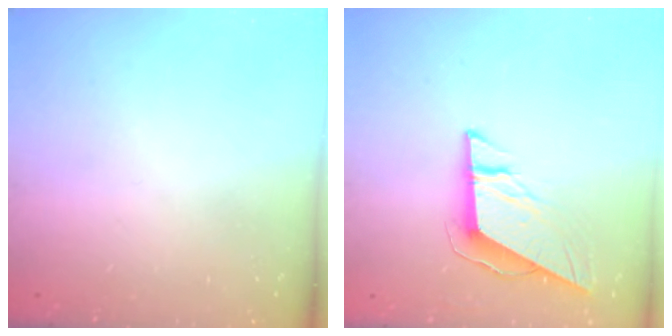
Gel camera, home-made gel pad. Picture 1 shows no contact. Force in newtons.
{"total": 9.0, "press": 9.0, "slide": 1.0}